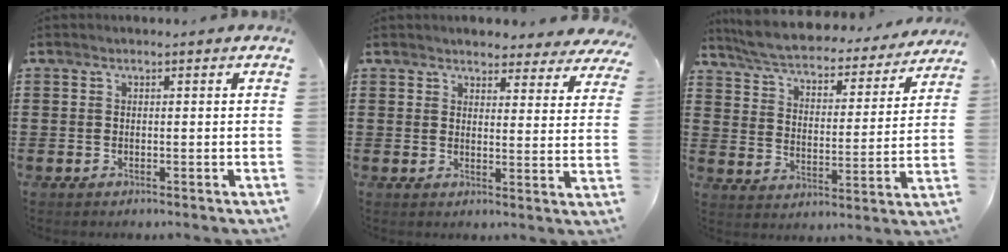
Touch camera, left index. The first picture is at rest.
{"total": 3.8, "force": [3.7, 0.6, 0.3], "torque": [-0.015, -0.018, 0.067]}
{"total": 5.2, "force": [4.9, 0.6, 1.5], "torque": [-0.055, -0.037, 0.079]}